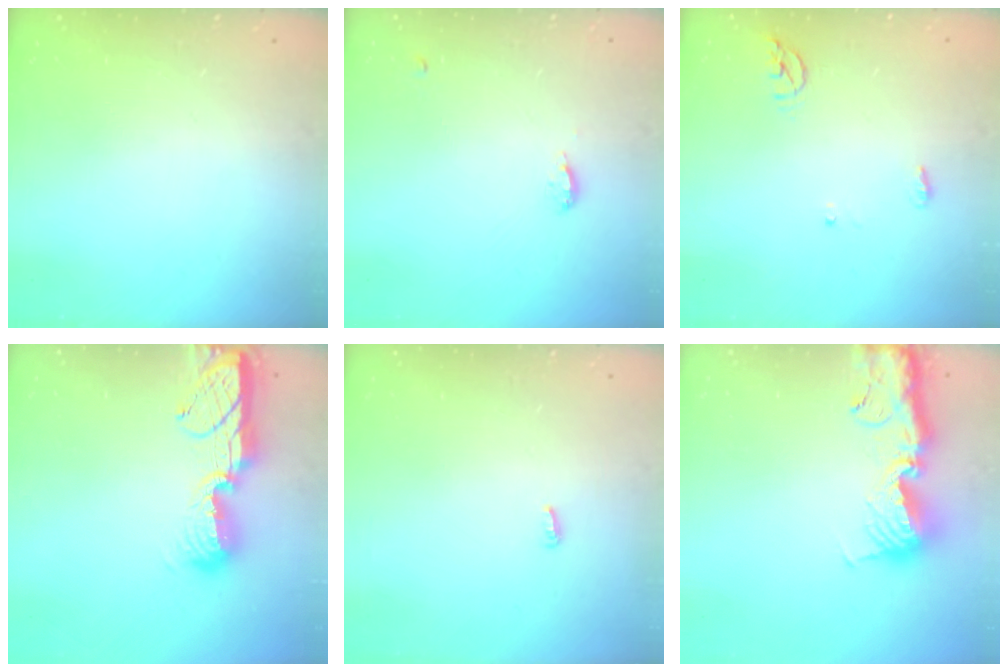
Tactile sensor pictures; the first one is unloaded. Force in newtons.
{"total": 8.1, "press": 5.6, "slide": 5.8}
{"total": 4.5, "press": 4.3, "slide": 1.2}
{"total": 12.5, "press": 12.4, "slide": 1.0}
{"total": 2.6, "press": 2.6, "slide": 0.2}
{"total": 15.7, "press": 15.6, "slide": 1.6}